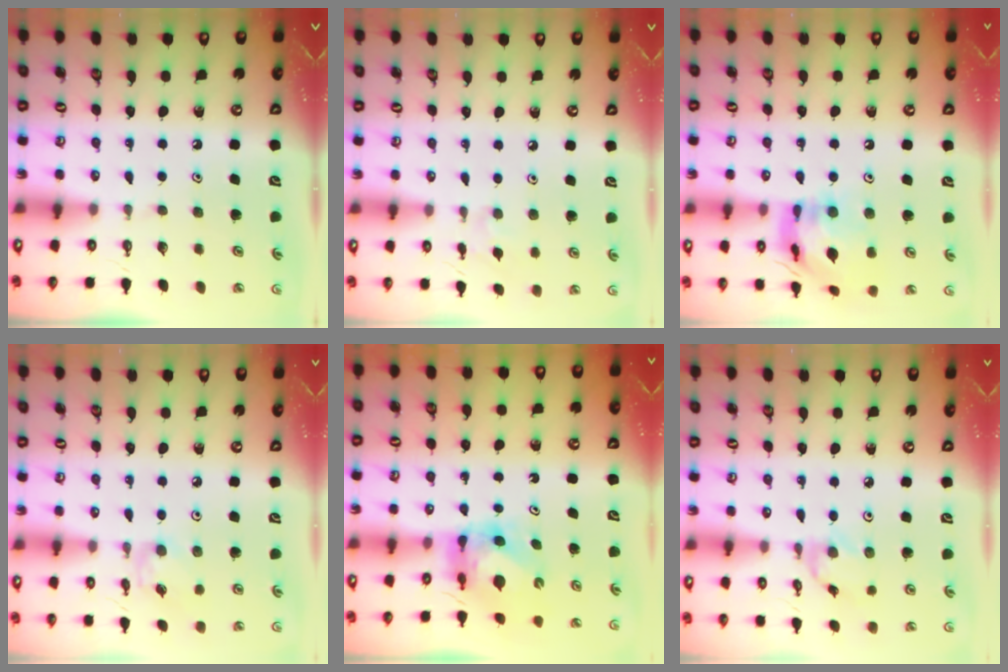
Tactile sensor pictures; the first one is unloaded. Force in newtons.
{"total": 2.8, "press": 2.8, "slide": 0.5}
{"total": 14.8, "press": 14.8, "slide": 1.2}
{"total": 3.8, "press": 3.8, "slide": 0.3}
{"total": 5.6, "press": 5.6, "slide": 0.5}
{"total": 2.4, "press": 2.4, "slide": 0.1}